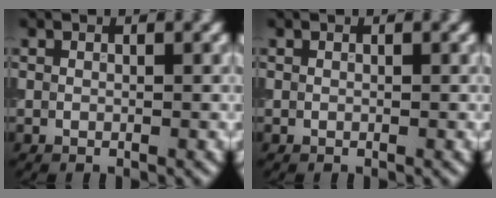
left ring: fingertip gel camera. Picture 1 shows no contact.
{"total": 0.0}